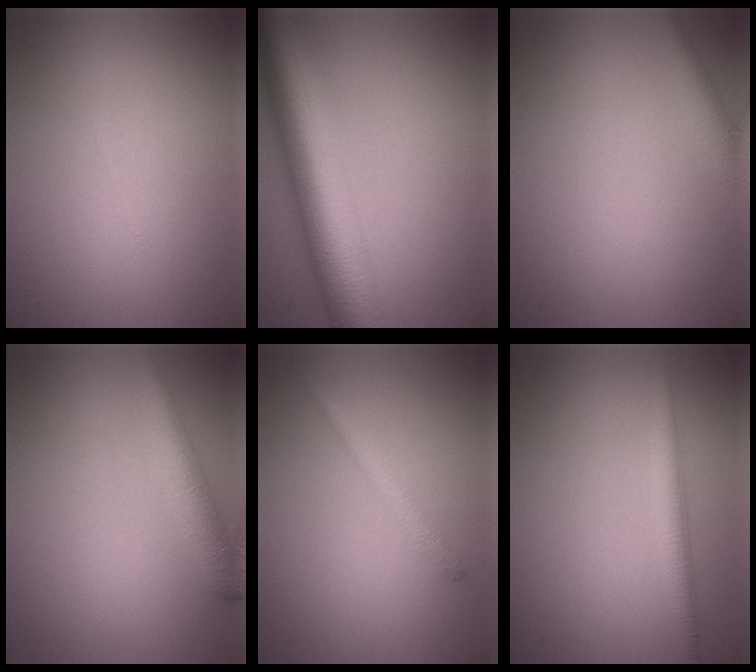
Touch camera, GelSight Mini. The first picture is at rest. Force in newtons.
{"total": 10.5, "press": 10.5, "slide": 0.2}
{"total": 2.9, "press": 2.9, "slide": 0.2}
{"total": 3.7, "press": 3.7, "slide": 0.1}
{"total": 1.4, "press": 1.4, "slide": 0.1}
{"total": 2.6, "press": 2.6, "slide": 0.1}